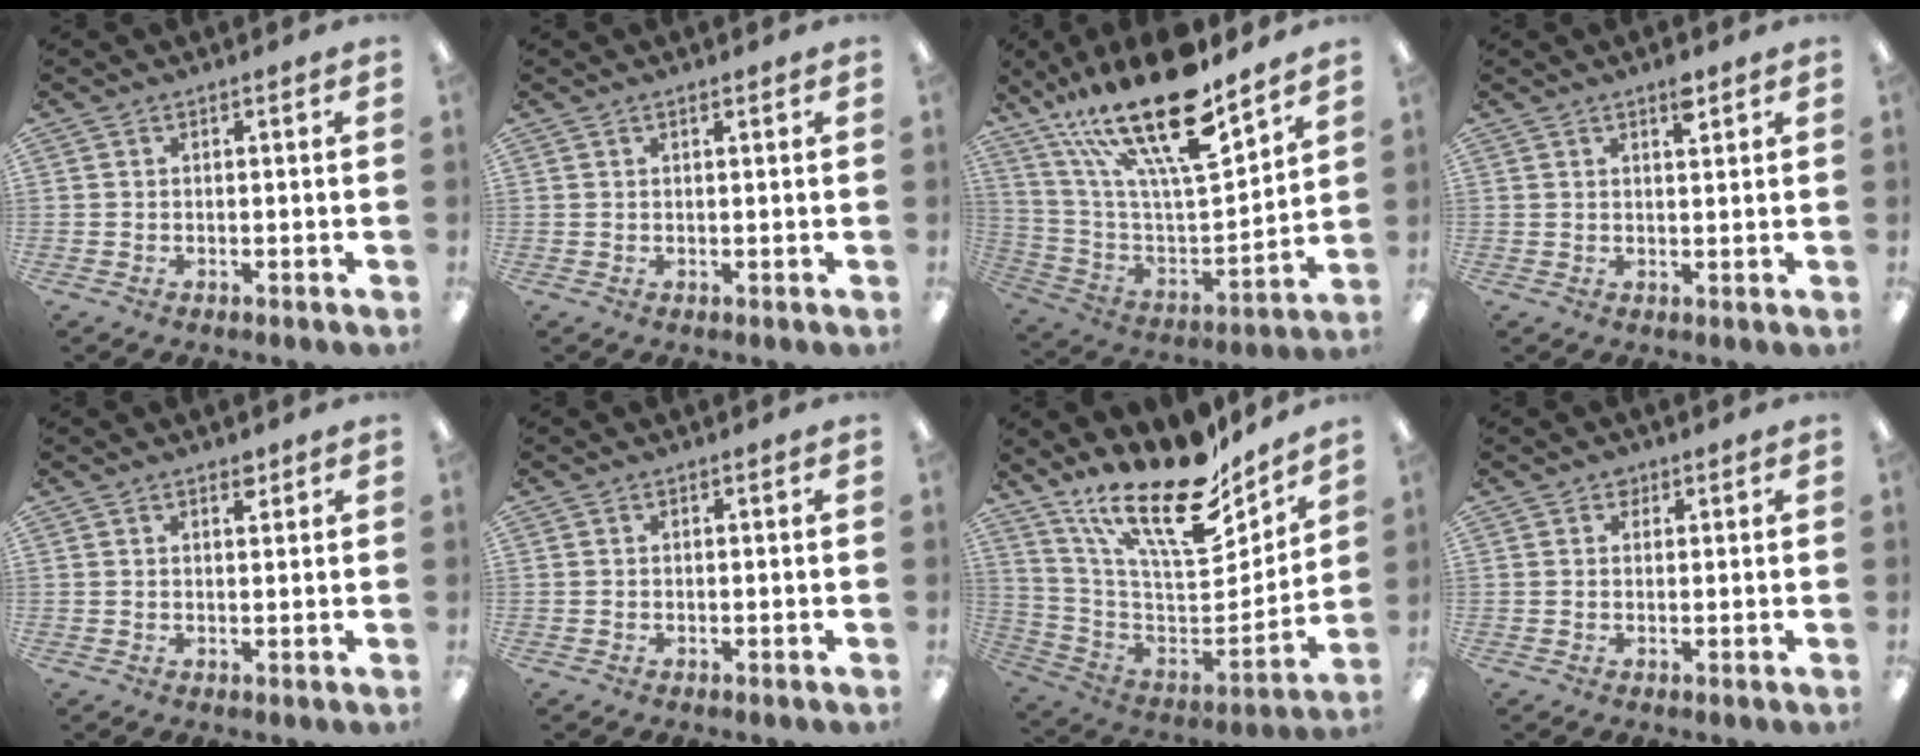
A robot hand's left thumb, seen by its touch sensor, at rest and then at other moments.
{"total": 0.8, "force": [0.6, 0.2, 0.5], "torque": [-0.011, 0.000, 0.012]}
{"total": 24.7, "force": [17.5, 7.0, 16.0], "torque": [-0.297, -0.117, 0.295]}
{"total": 3.6, "force": [2.5, 1.2, 2.3], "torque": [-0.027, -0.009, 0.039]}
{"total": 2.3, "force": [1.8, 1.0, 1.0], "torque": [-0.006, -0.006, 0.030]}
{"total": 0.0}
{"total": 23.6, "force": [17.0, 8.6, 14.0], "torque": [-0.230, -0.127, 0.289]}
{"total": 1.8, "force": [1.2, 1.1, 0.6], "torque": [-0.003, -0.002, 0.021]}